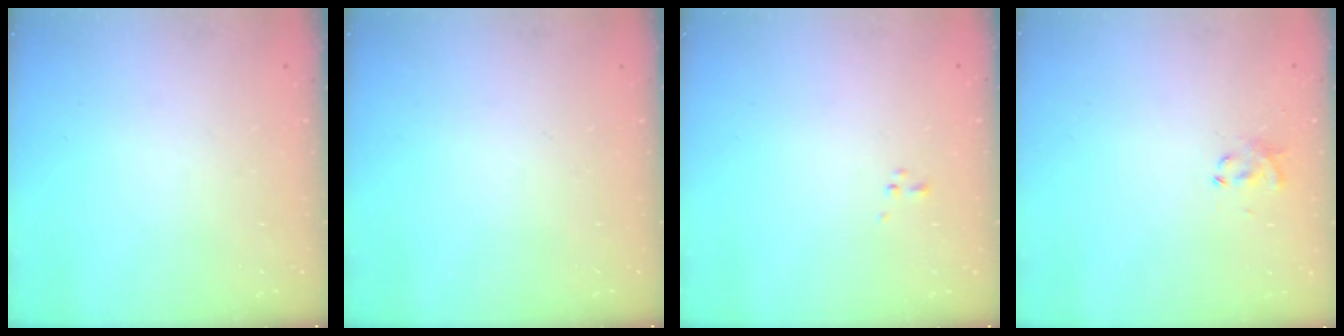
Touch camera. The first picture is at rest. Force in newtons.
{"total": 0.0}
{"total": 0.0}
{"total": 2.9, "press": 2.8, "slide": 0.9}